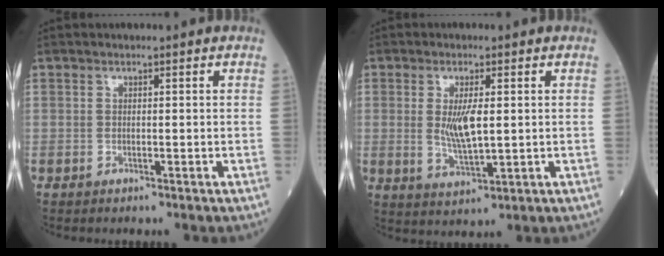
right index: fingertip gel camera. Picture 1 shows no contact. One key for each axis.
{"total": 5.7, "fx": 0.6, "fy": 0.8, "fz": 5.6, "tx": -0.113, "ty": -0.010, "tz": 0.016}